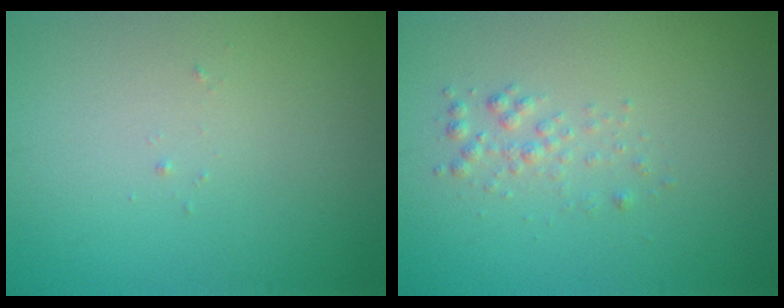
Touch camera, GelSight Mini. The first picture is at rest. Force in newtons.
{"total": 1.3, "press": 1.3, "slide": 0.1}